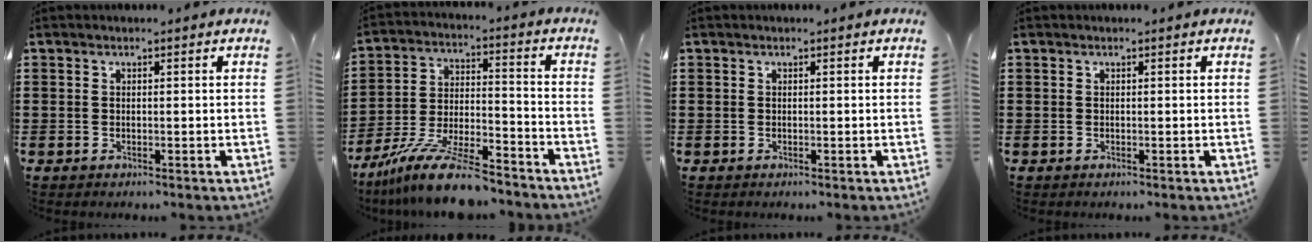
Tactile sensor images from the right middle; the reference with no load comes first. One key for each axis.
{"total": 13.0, "fx": -10.9, "fy": 1.7, "fz": 6.8, "tx": -0.125, "ty": 0.029, "tz": -0.205}
{"total": 0.0}
{"total": 0.0}